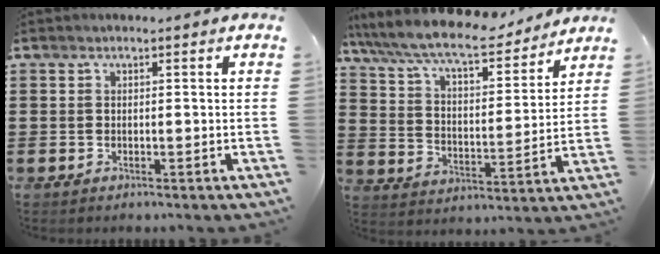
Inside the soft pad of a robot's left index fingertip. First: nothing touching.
{"total": 9.8, "force": [8.6, 1.6, 4.4], "torque": [-0.120, -0.042, 0.148]}